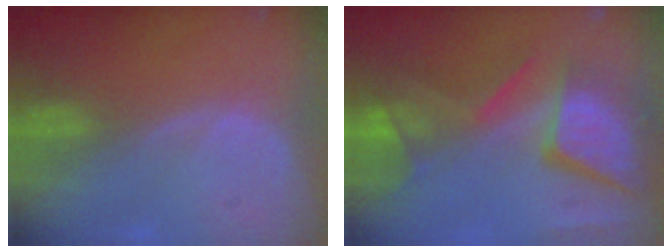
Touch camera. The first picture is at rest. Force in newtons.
{"total": 12.6, "press": 10.3, "slide": 7.2}